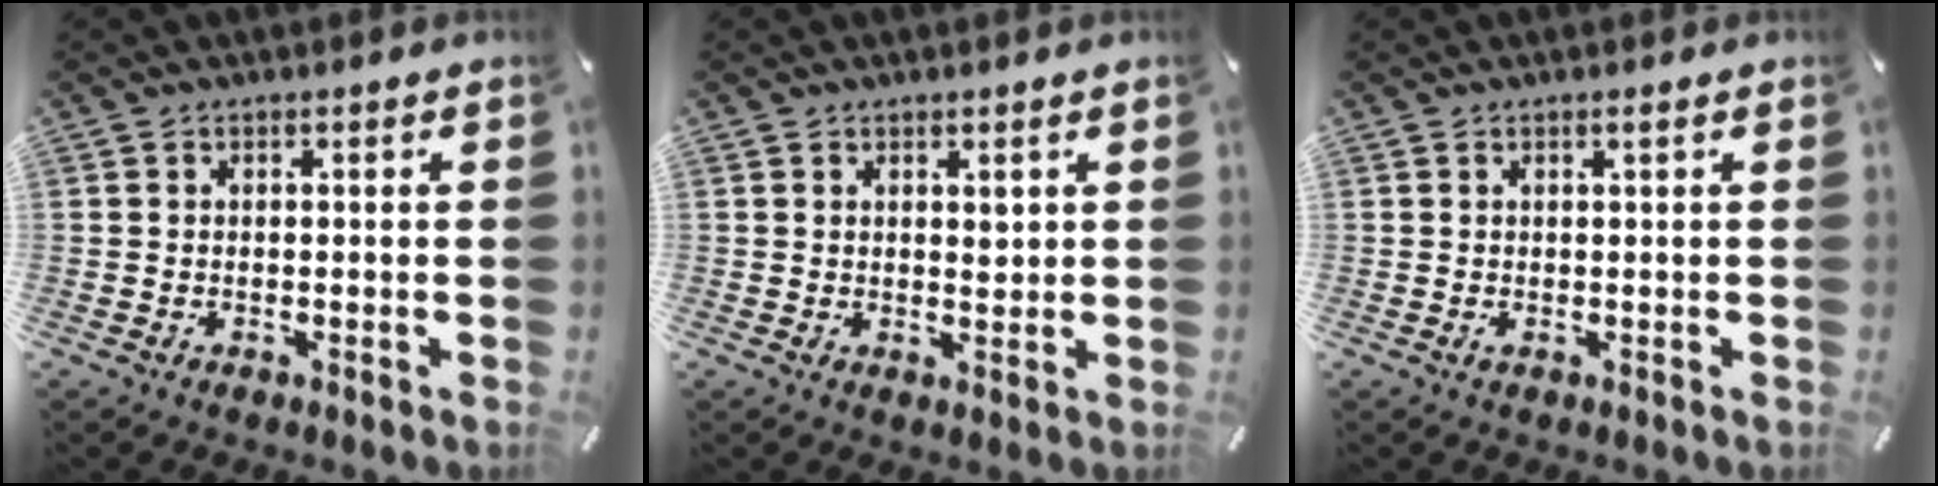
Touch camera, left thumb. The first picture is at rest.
{"total": 2.2, "force": [1.1, 1.4, 1.3], "torque": [-0.003, -0.008, 0.014]}
{"total": 1.3, "force": [0.2, 0.1, 1.3], "torque": [-0.023, -0.005, 0.004]}